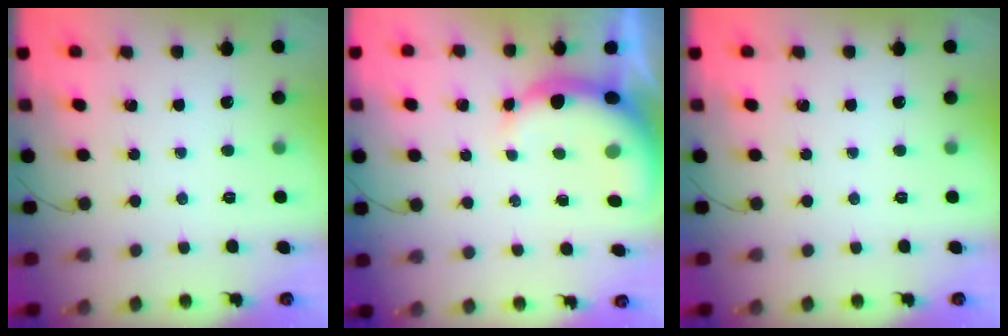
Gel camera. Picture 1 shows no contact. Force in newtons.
{"total": 8.3, "press": 8.1, "slide": 1.7}
{"total": 0.0}